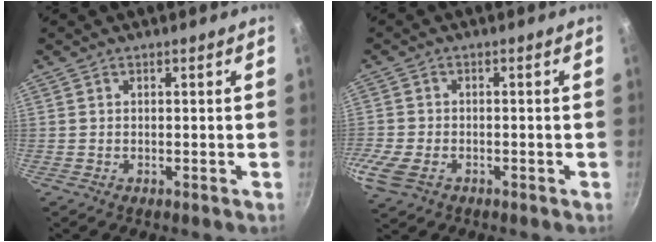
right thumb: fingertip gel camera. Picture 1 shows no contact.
{"total": 6.5, "force": [-2.7, 4.1, 4.1], "torque": [-0.106, -0.001, -0.058]}